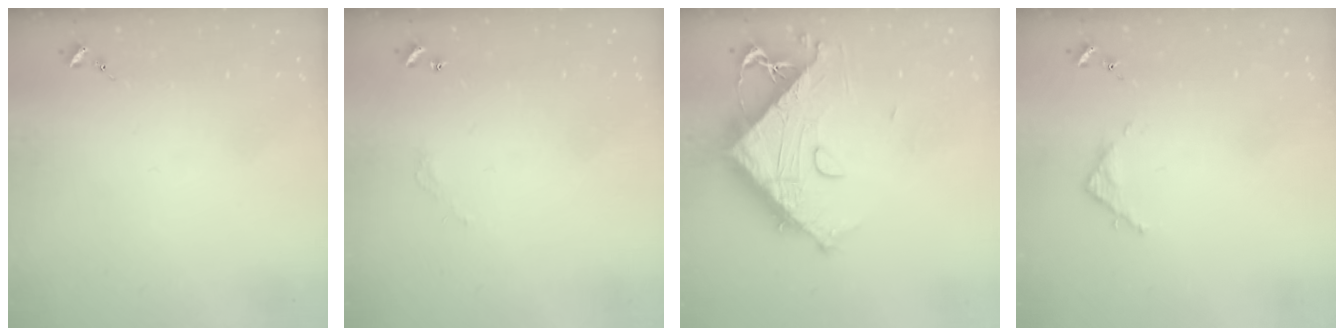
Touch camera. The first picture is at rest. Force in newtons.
{"total": 2.7, "press": 2.7, "slide": 0.2}
{"total": 13.1, "press": 13.0, "slide": 1.5}
{"total": 2.8, "press": 2.8, "slide": 0.4}